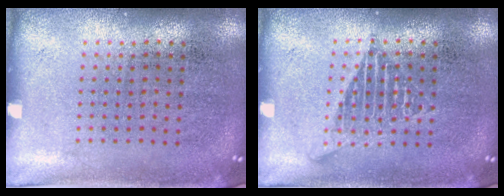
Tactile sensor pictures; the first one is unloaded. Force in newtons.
{"total": 1.9, "press": 1.9, "slide": 0.2}